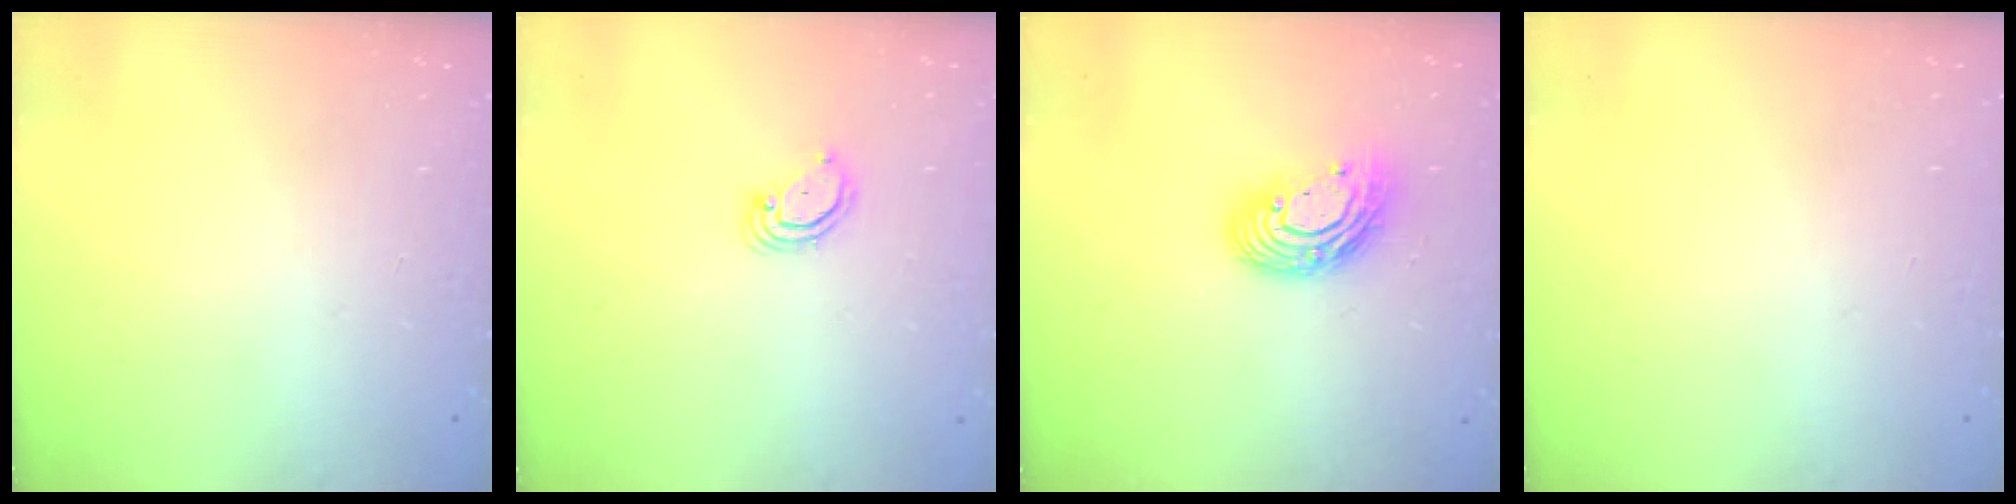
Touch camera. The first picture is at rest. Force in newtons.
{"total": 3.6, "press": 3.6, "slide": 0.3}
{"total": 11.8, "press": 11.8, "slide": 0.8}
{"total": 0.0}